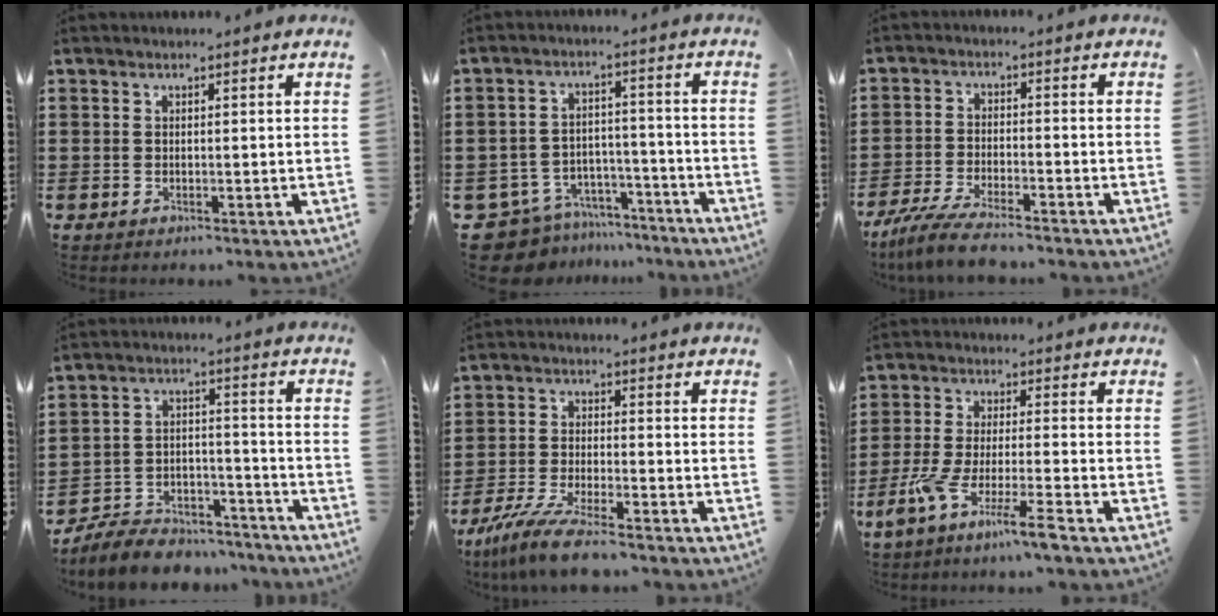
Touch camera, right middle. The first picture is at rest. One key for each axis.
{"total": 8.1, "fx": -7.6, "fy": 2.5, "fz": 1.2, "tx": -0.039, "ty": 0.020, "tz": -0.151}
{"total": 6.0, "fx": -5.4, "fy": 0.6, "fz": 2.6, "tx": -0.070, "ty": -0.011, "tz": -0.106}
{"total": 7.7, "fx": -7.4, "fy": 1.8, "fz": 1.3, "tx": -0.032, "ty": 0.017, "tz": -0.145}
{"total": 7.4, "fx": -6.4, "fy": 0.2, "fz": 3.6, "tx": -0.087, "ty": -0.012, "tz": -0.126}
{"total": 7.4, "fx": -5.6, "fy": -0.3, "fz": 4.8, "tx": -0.111, "ty": -0.018, "tz": -0.111}